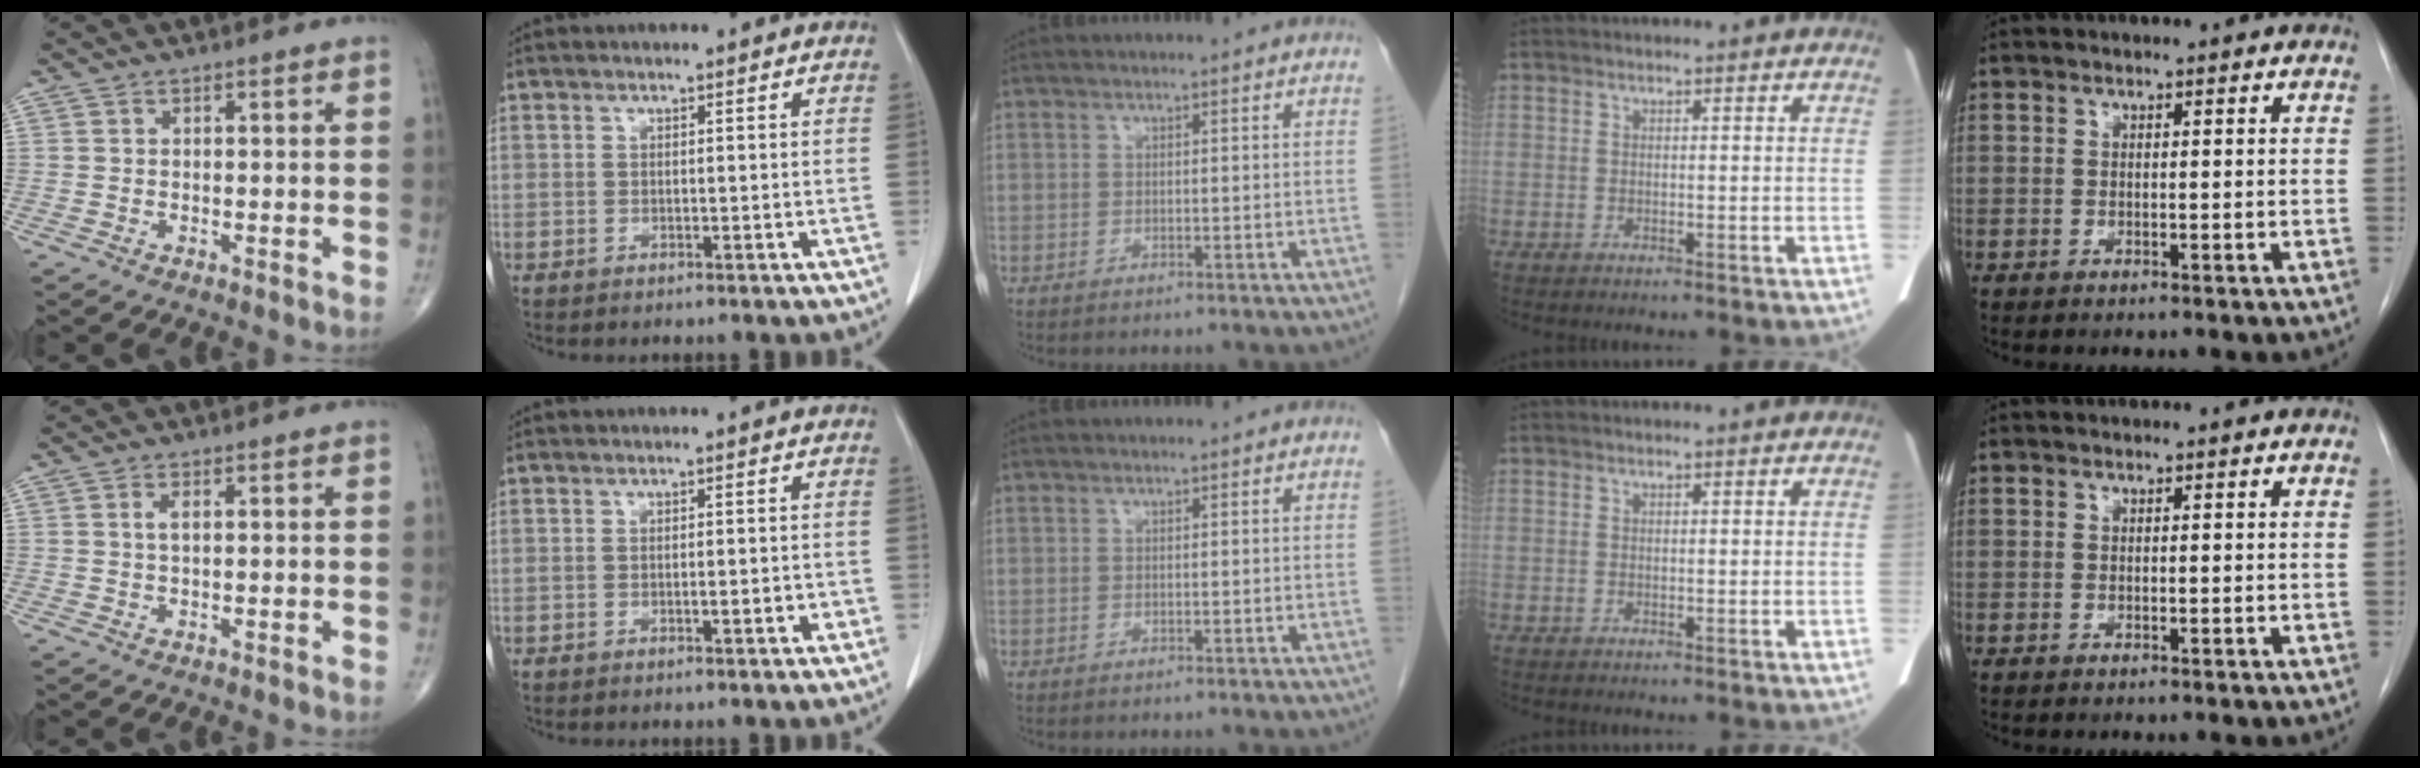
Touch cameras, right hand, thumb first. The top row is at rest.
{"thumb": {"total": 1.7, "force": [0.4, 0.8, 1.5], "torque": [-0.031, 0.003, 0.007]}, "index": {"total": 1.5, "force": [-0.5, 0.4, 1.4], "torque": [-0.018, 0.002, -0.003]}}